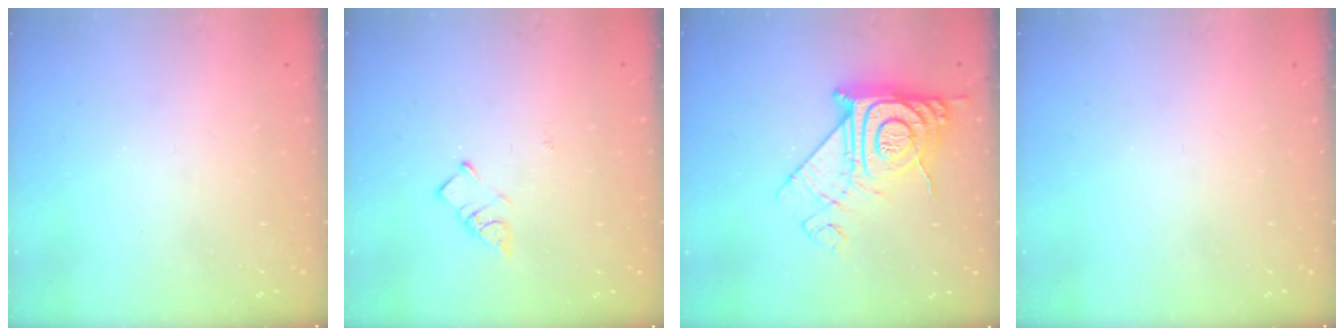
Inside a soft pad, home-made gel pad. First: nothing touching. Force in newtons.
{"total": 3.7, "press": 3.7, "slide": 0.4}
{"total": 16.0, "press": 15.9, "slide": 1.3}
{"total": 0.0}